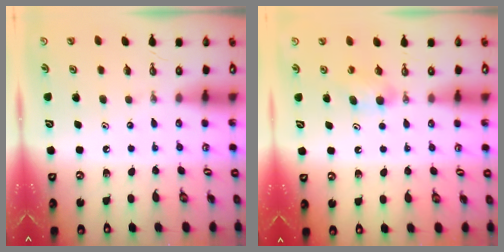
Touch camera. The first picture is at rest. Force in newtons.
{"total": 5.9, "press": 4.7, "slide": 3.6}